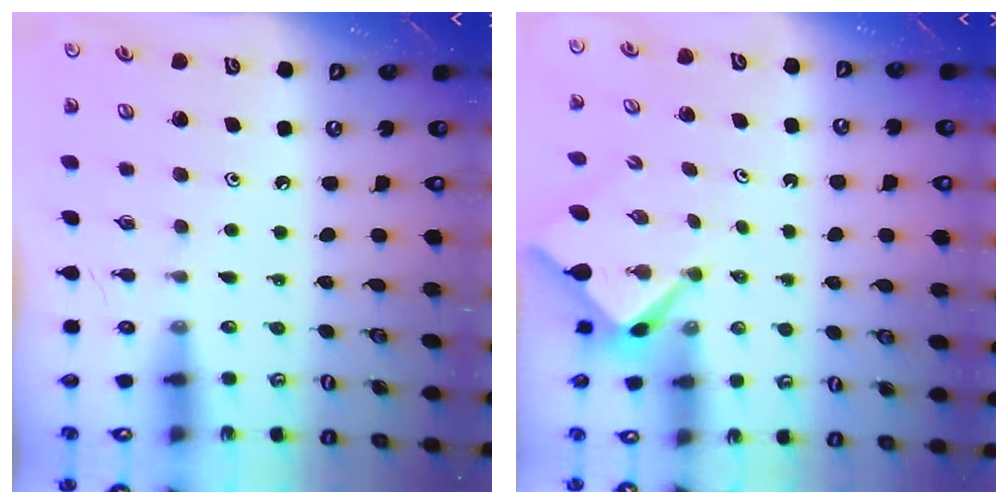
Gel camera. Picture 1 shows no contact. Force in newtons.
{"total": 2.4, "press": 2.4, "slide": 0.2}